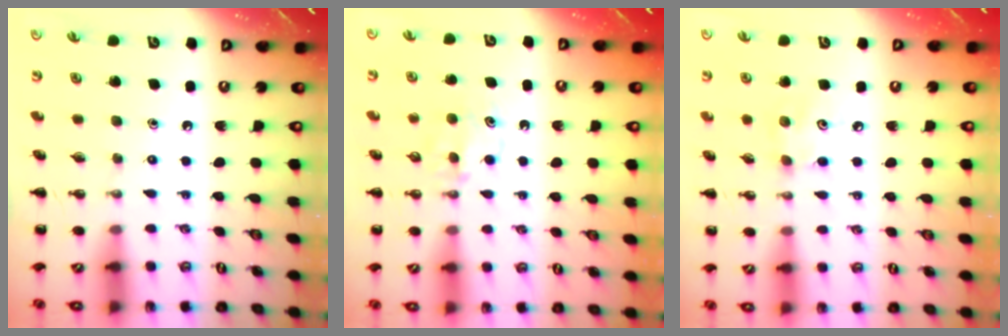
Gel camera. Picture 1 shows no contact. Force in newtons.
{"total": 5.0, "press": 4.7, "slide": 1.6}
{"total": 4.1, "press": 4.0, "slide": 0.7}